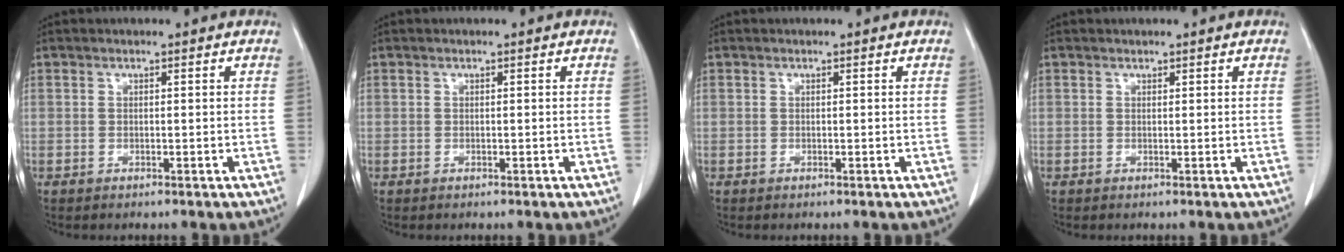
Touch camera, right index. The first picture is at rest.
{"total": 0.0}
{"total": 0.0}
{"total": 0.0}